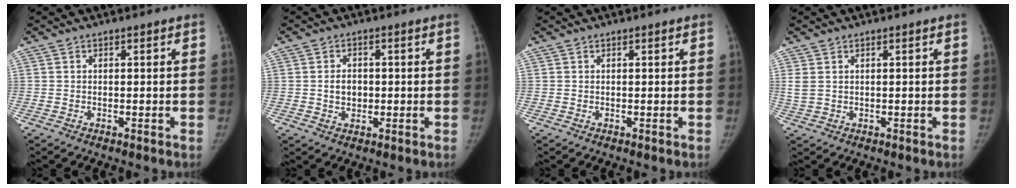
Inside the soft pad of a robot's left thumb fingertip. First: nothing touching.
{"total": 3.6, "force": [-0.2, 2.8, 2.2], "torque": [-0.025, 0.002, -0.003]}
{"total": 0.0}
{"total": 2.3, "force": [0.7, 1.6, 1.4], "torque": [-0.043, 0.004, 0.022]}